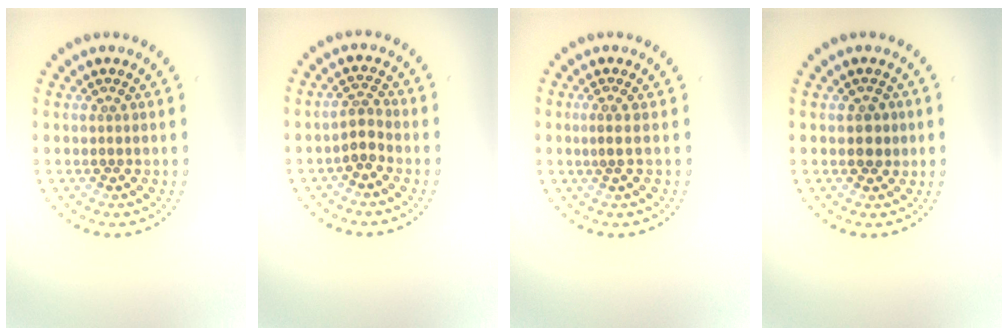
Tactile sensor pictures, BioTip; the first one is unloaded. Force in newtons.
{"total": 1.8, "press": 1.4, "slide": 1.1}
{"total": 0.8, "press": 0.6, "slide": 0.5}
{"total": 1.6, "press": 1.6, "slide": 0.4}